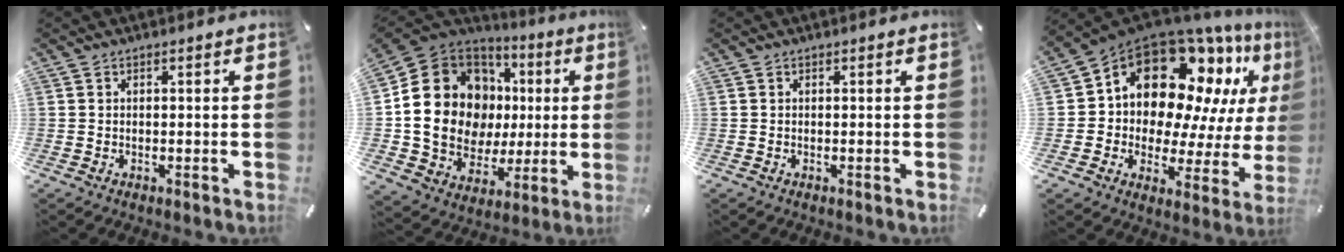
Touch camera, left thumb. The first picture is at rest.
{"total": 20.7, "force": [1.7, 17.1, 11.5], "torque": [-0.219, -0.021, 0.052]}
{"total": 0.0}
{"total": 17.2, "force": [9.6, 11.4, 8.6], "torque": [-0.148, -0.088, 0.171]}